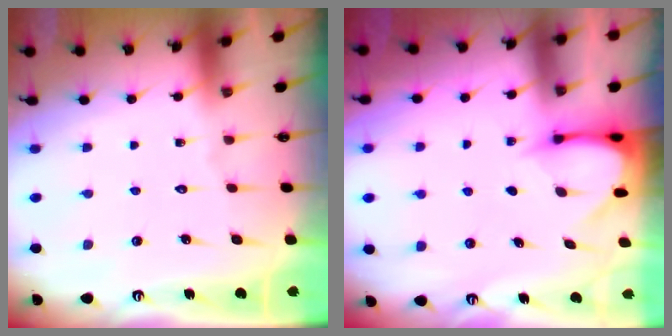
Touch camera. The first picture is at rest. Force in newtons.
{"total": 3.8, "press": 3.8, "slide": 0.2}